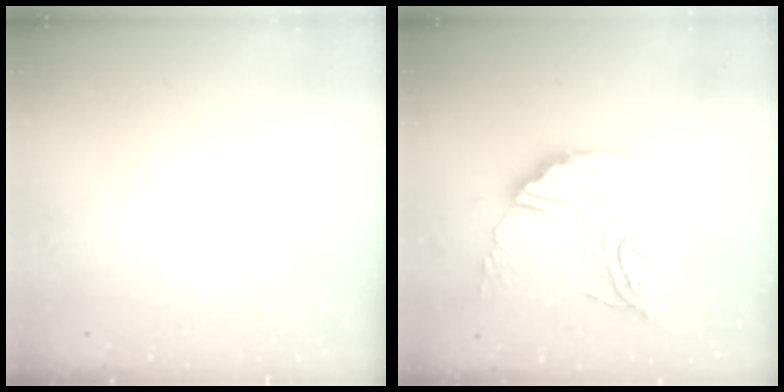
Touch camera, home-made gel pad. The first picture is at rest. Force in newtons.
{"total": 17.3, "press": 17.2, "slide": 1.4}